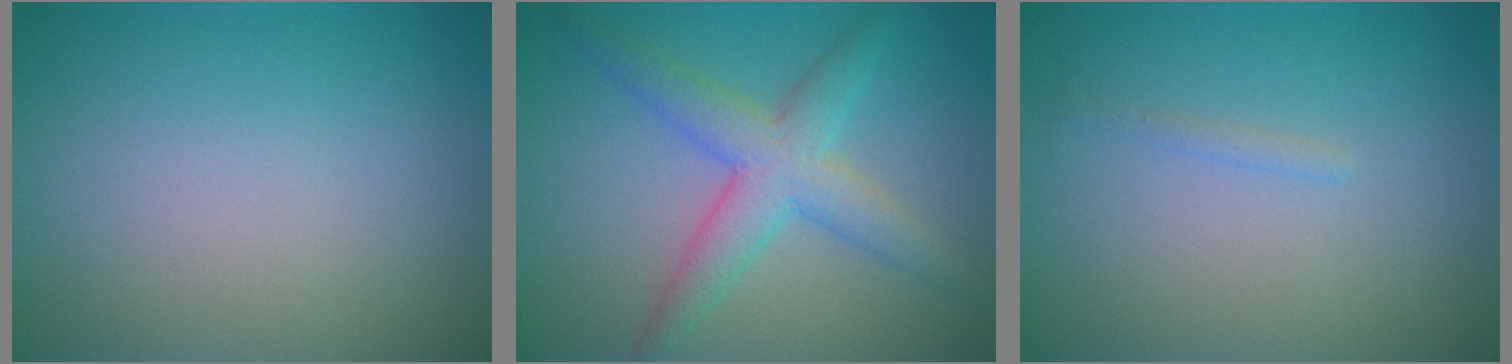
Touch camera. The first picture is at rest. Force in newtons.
{"total": 4.9, "press": 4.9, "slide": 0.1}
{"total": 0.6, "press": 0.6, "slide": 0.0}